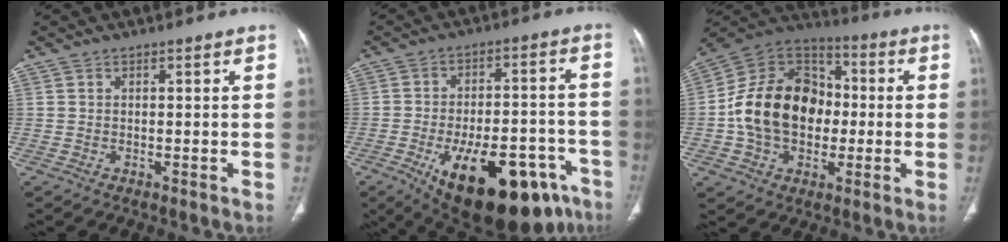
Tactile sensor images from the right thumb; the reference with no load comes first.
{"total": 25.3, "force": [-12.3, 11.7, 18.7], "torque": [-0.223, 0.045, -0.165]}
{"total": 20.3, "force": [-1.1, 15.0, 13.7], "torque": [-0.203, 0.032, -0.021]}